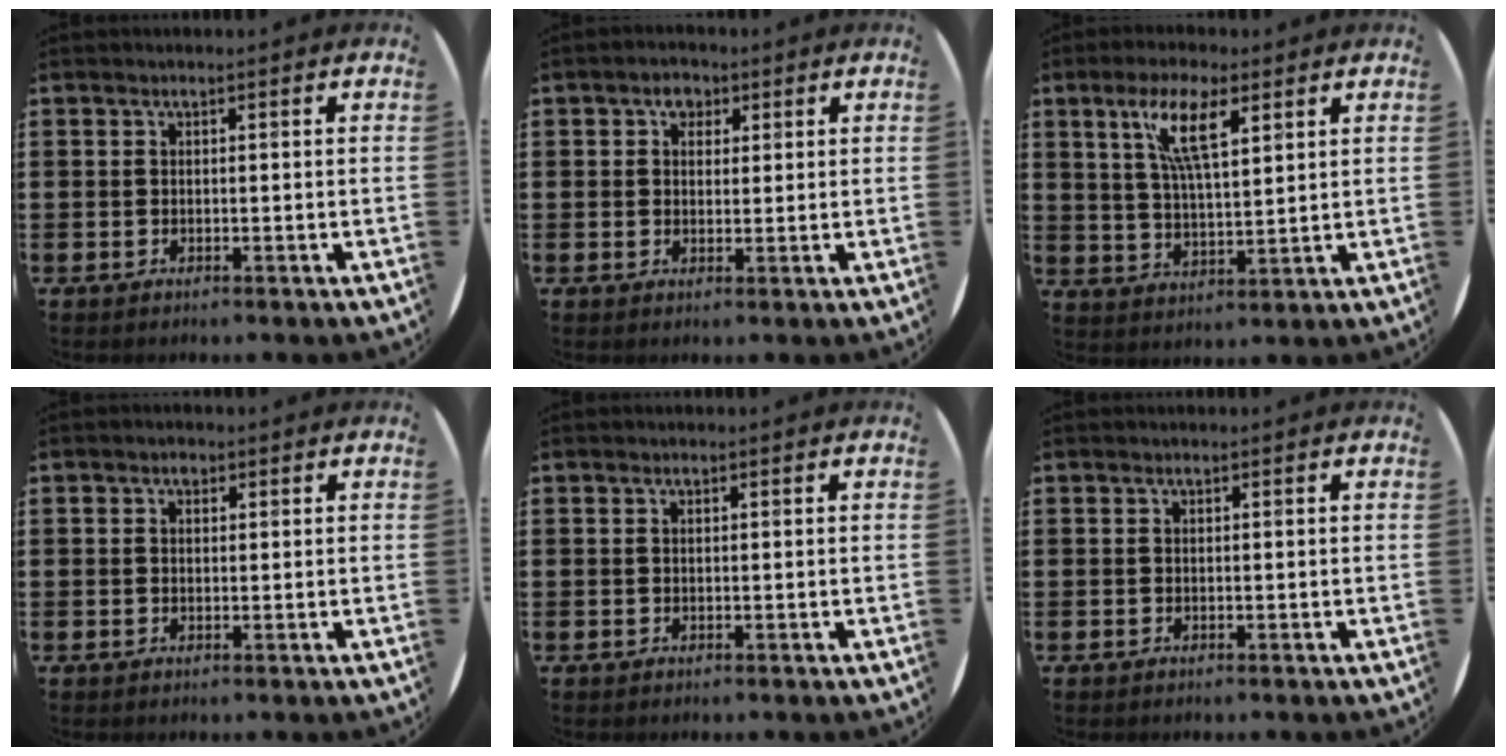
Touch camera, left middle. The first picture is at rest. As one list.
[{"total": 2.7, "force": [1.6, 1.9, 1.2], "torque": [-0.002, -0.001, 0.023]}, {"total": 8.6, "force": [5.1, 2.4, 6.5], "torque": [-0.135, 0.000, 0.086]}, {"total": 1.2, "force": [0.7, 0.8, 0.6], "torque": [-0.005, 0.003, 0.011]}, {"total": 0.0}, {"total": 0.0}]